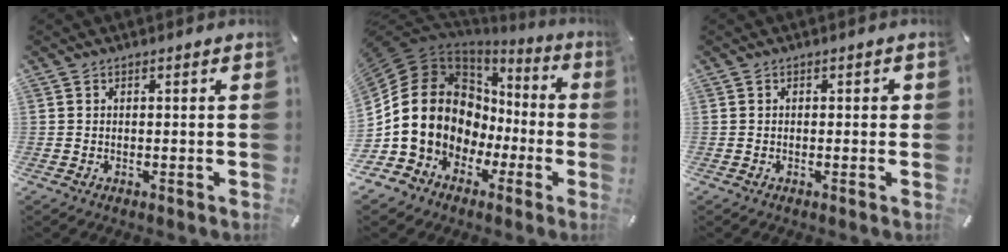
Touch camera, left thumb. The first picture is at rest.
{"total": 19.6, "force": [0.2, 16.3, 10.9], "torque": [-0.231, -0.020, 0.024]}
{"total": 0.9, "force": [-0.2, 0.6, 0.7], "torque": [-0.014, 0.003, -0.004]}